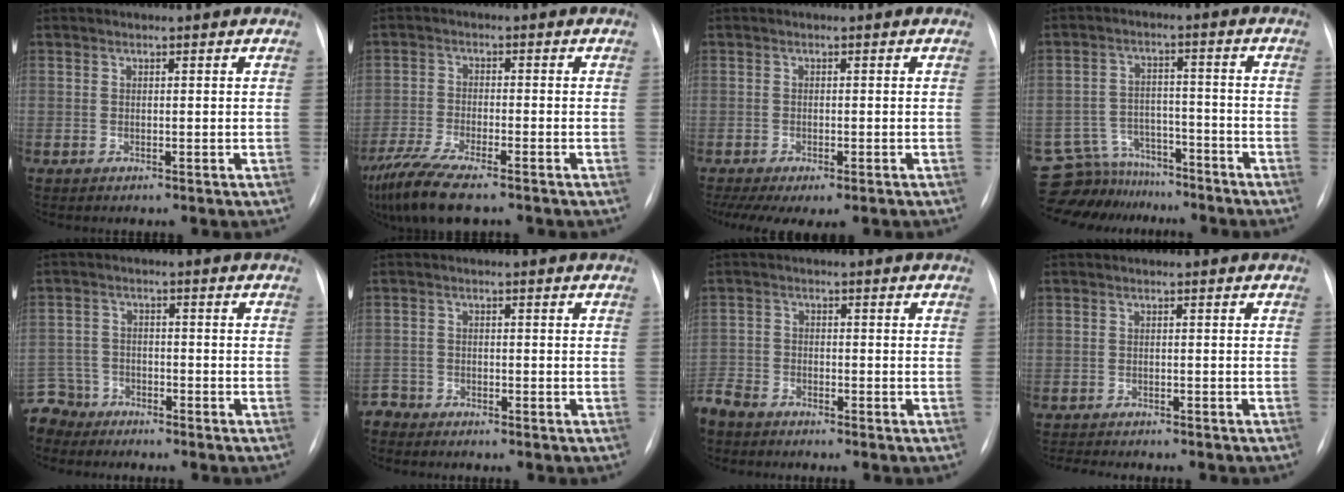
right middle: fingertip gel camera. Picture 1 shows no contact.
{"total": 10.6, "force": [-8.2, 1.9, 6.4], "torque": [-0.124, -0.025, -0.139]}
{"total": 9.7, "force": [-7.0, 3.4, 5.9], "torque": [-0.101, -0.003, -0.099]}
{"total": 11.1, "force": [-10.1, 4.5, 0.7], "torque": [-0.022, 0.024, -0.160]}
{"total": 6.6, "force": [-5.8, 3.1, -0.5], "torque": [0.011, 0.001, -0.113]}
{"total": 2.6, "force": [-2.4, 0.8, -0.8], "torque": [0.016, -0.003, -0.047]}
{"total": 5.7, "force": [-5.1, 2.2, 1.2], "torque": [-0.022, -0.012, -0.102]}
{"total": 7.9, "force": [-7.1, 1.6, 3.1], "torque": [-0.041, -0.002, -0.096]}